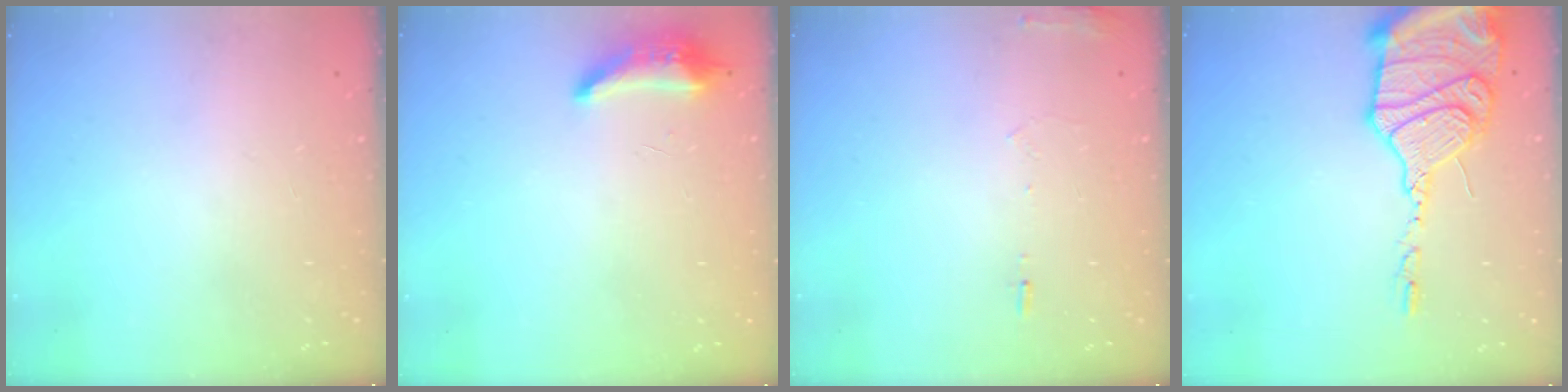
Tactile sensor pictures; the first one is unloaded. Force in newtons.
{"total": 8.5, "press": 8.4, "slide": 1.6}
{"total": 6.4, "press": 6.2, "slide": 1.5}
{"total": 20.5, "press": 19.8, "slide": 5.4}